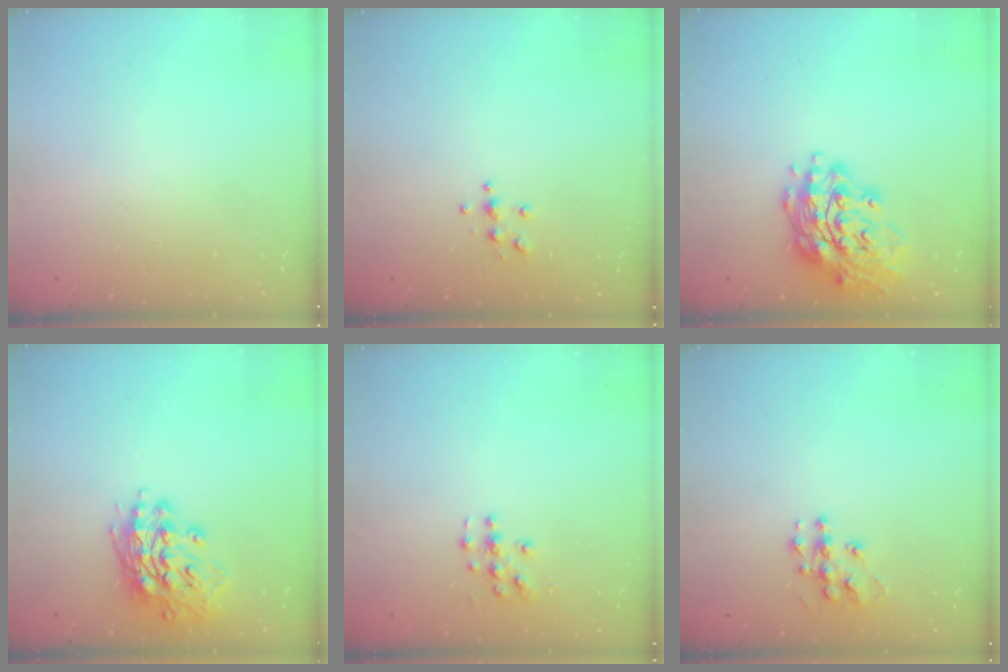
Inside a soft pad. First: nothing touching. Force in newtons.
{"total": 3.9, "press": 3.9, "slide": 0.4}
{"total": 16.9, "press": 16.6, "slide": 3.1}
{"total": 15.7, "press": 15.5, "slide": 2.5}
{"total": 3.9, "press": 3.9, "slide": 0.2}
{"total": 9.6, "press": 9.6, "slide": 0.5}